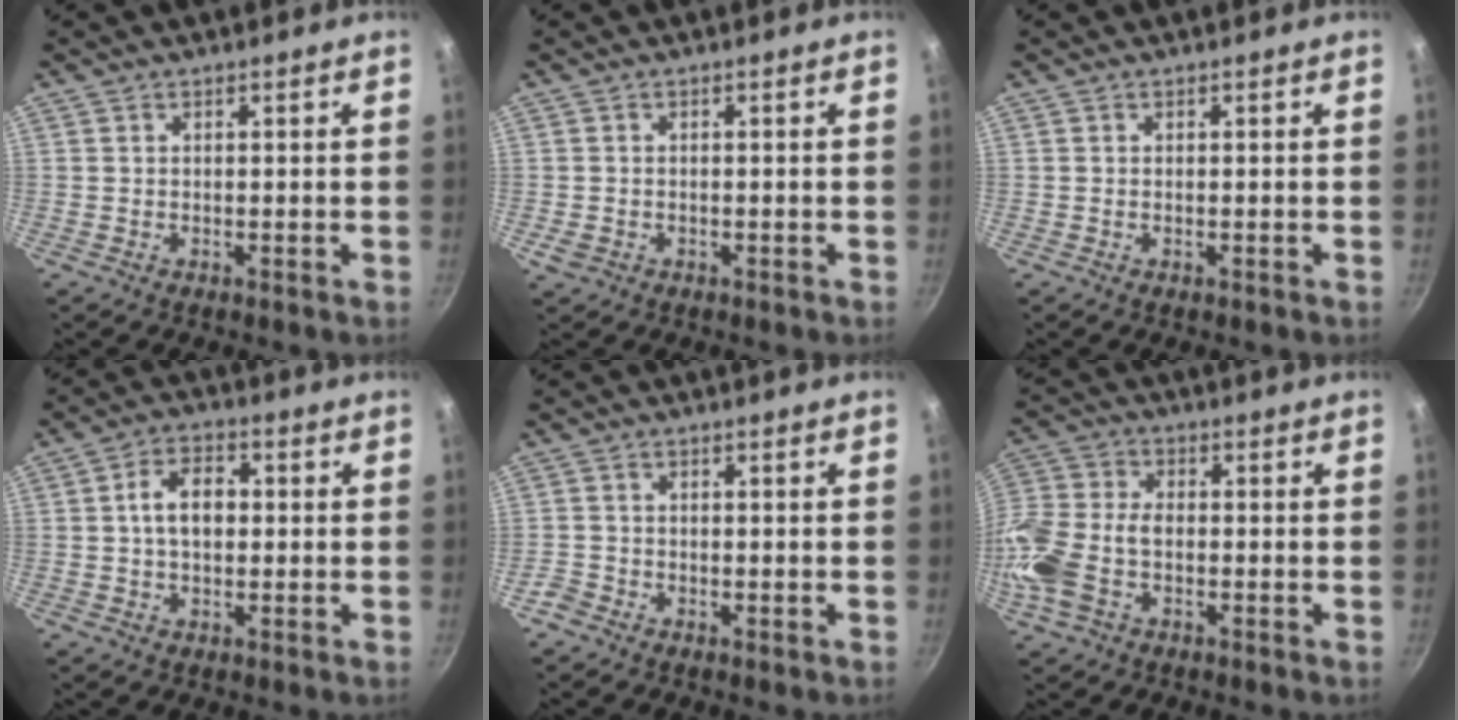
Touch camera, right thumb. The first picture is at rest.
{"total": 1.9, "force": [-0.6, 1.5, 0.8], "torque": [-0.017, 0.001, -0.007]}
{"total": 0.0}
{"total": 7.3, "force": [0.4, 4.8, 5.4], "torque": [-0.072, 0.020, -0.002]}
{"total": 2.1, "force": [-1.6, 1.3, 0.4], "torque": [-0.008, 0.009, -0.032]}
{"total": 13.4, "force": [-3.6, 8.6, 9.6], "torque": [-0.209, 0.025, -0.086]}